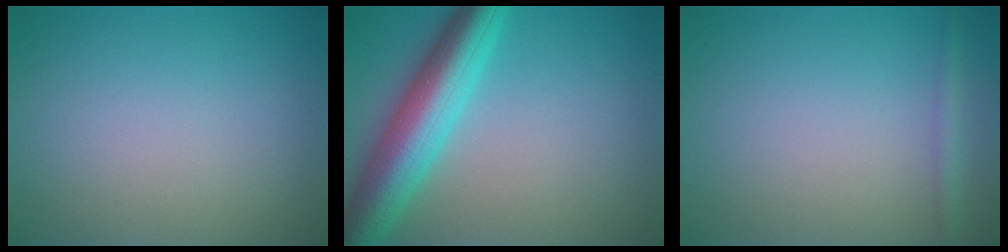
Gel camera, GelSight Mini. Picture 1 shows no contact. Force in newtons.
{"total": 7.7, "press": 7.7, "slide": 0.3}
{"total": 1.3, "press": 1.3, "slide": 0.1}